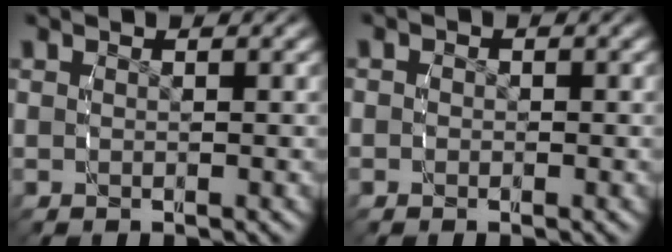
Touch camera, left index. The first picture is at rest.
{"total": 0.7, "force": [-0.4, 0.6, 0.0], "torque": [-0.001, -0.003, -0.008]}